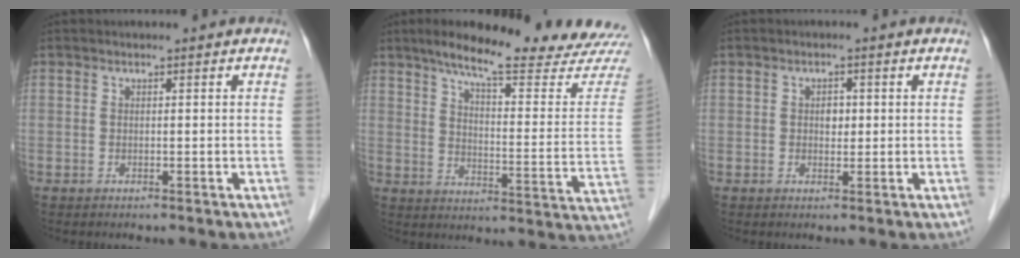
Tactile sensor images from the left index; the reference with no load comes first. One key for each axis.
{"total": 22.4, "fx": 19.8, "fy": 1.0, "fz": 10.5, "tx": -0.147, "ty": -0.062, "tz": 0.253}
{"total": 1.7, "fx": 0.2, "fy": 1.2, "fz": 1.2, "tx": -0.018, "ty": 0.003, "tz": 0.004}